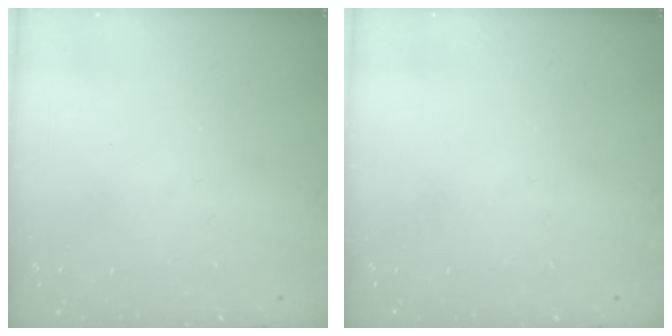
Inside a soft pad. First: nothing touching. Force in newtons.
{"total": 0.0}